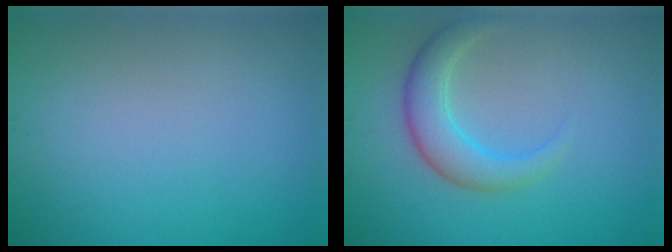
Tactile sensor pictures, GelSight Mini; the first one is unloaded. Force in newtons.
{"total": 3.5, "press": 3.5, "slide": 0.2}